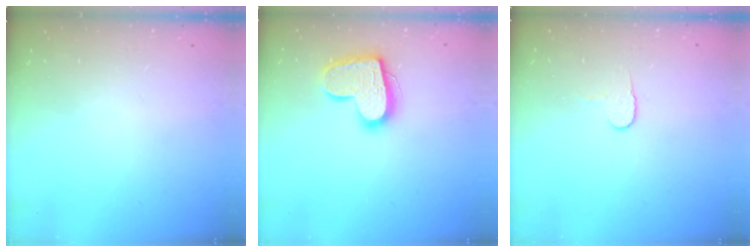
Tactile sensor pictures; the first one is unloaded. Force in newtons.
{"total": 16.1, "press": 16.1, "slide": 0.9}
{"total": 5.4, "press": 5.4, "slide": 0.5}